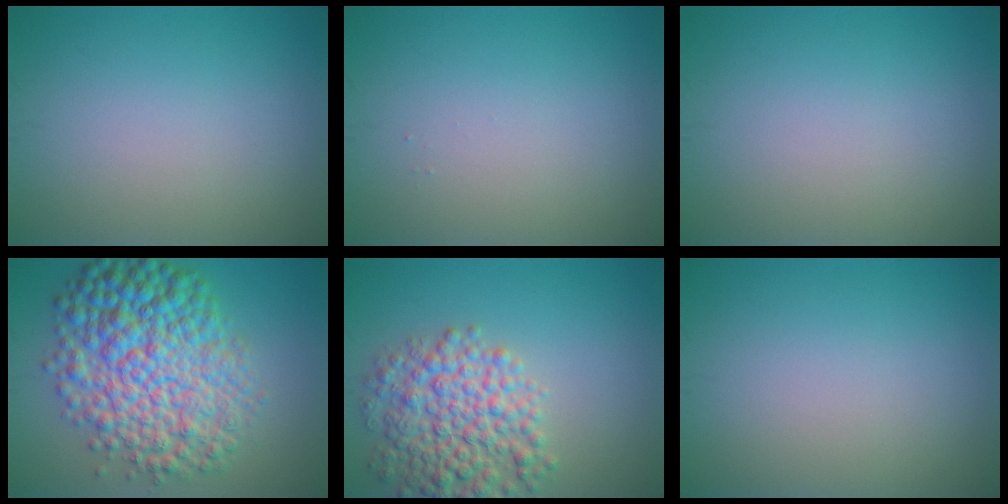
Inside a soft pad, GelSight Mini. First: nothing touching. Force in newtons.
{"total": 0.0}
{"total": 0.0}
{"total": 11.0, "press": 11.0, "slide": 0.1}
{"total": 7.0, "press": 7.0, "slide": 0.2}
{"total": 0.0}